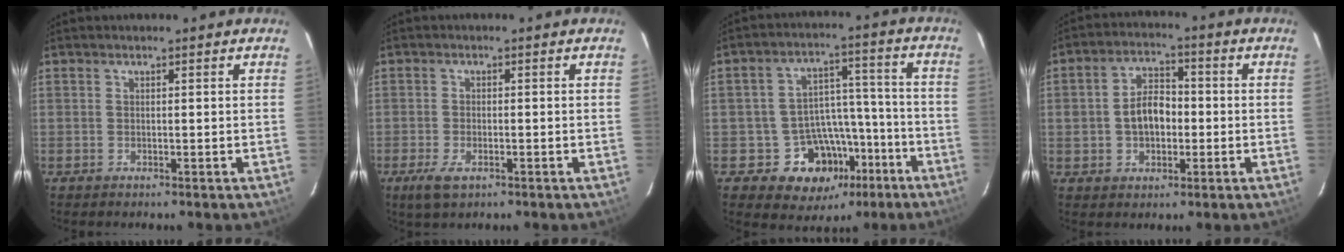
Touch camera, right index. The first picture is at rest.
{"total": 4.3, "force": [-2.4, 1.8, 3.0], "torque": [-0.073, -0.009, -0.043]}
{"total": 12.8, "force": [-6.9, 10.0, 3.8], "torque": [-0.071, 0.047, -0.081]}
{"total": 7.5, "force": [-0.8, 5.1, 5.5], "torque": [-0.102, 0.021, -0.005]}